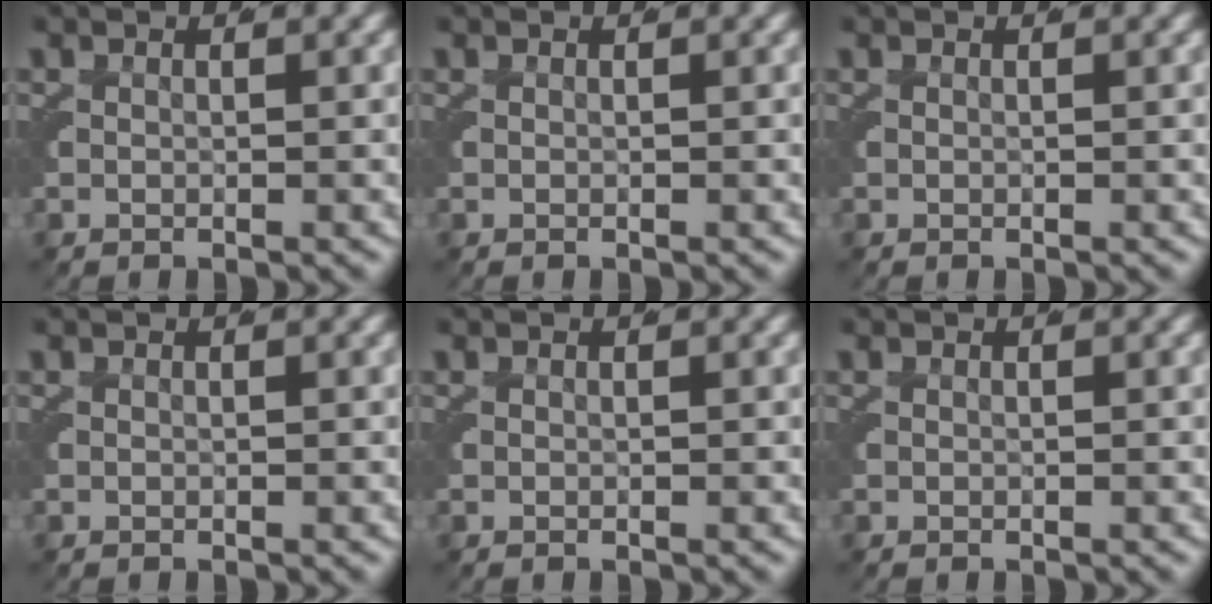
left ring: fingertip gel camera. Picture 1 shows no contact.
{"total": 0.0}
{"total": 0.0}
{"total": 0.0}
{"total": 0.0}
{"total": 0.0}